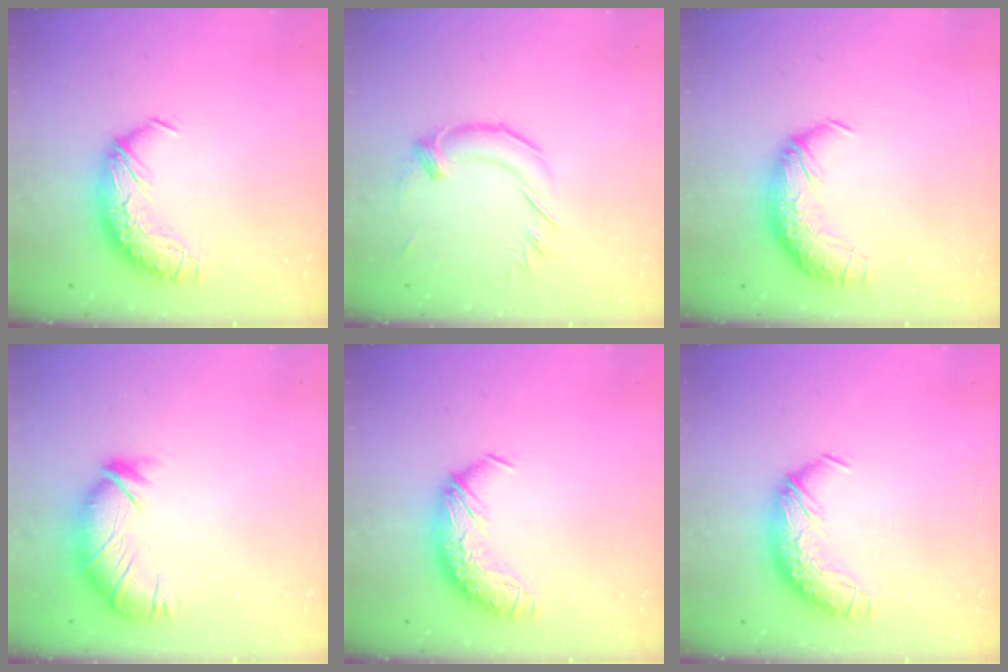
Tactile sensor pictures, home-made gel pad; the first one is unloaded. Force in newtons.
{"total": 1.6, "press": 1.6, "slide": 0.3}
{"total": 2.5, "press": 1.3, "slide": 2.2}
{"total": 2.9, "press": 2.5, "slide": 1.4}
{"total": 0.0}
{"total": 0.0}